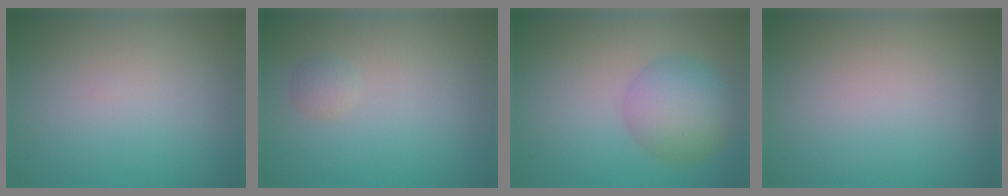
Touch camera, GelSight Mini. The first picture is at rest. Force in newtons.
{"total": 0.9, "press": 0.9, "slide": 0.0}
{"total": 4.8, "press": 4.8, "slide": 0.1}
{"total": 0.0}